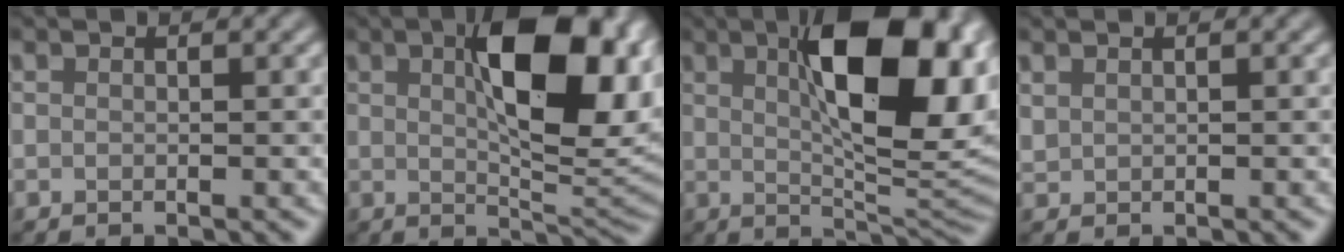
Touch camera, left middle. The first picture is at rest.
{"total": 11.9, "force": [2.9, 4.8, 10.4], "torque": [-0.151, 0.004, 0.049]}
{"total": 13.0, "force": [3.4, 4.7, 11.6], "torque": [-0.156, 0.006, 0.053]}
{"total": 0.6, "force": [0.5, 0.3, 0.1], "torque": [-0.009, -0.002, 0.017]}